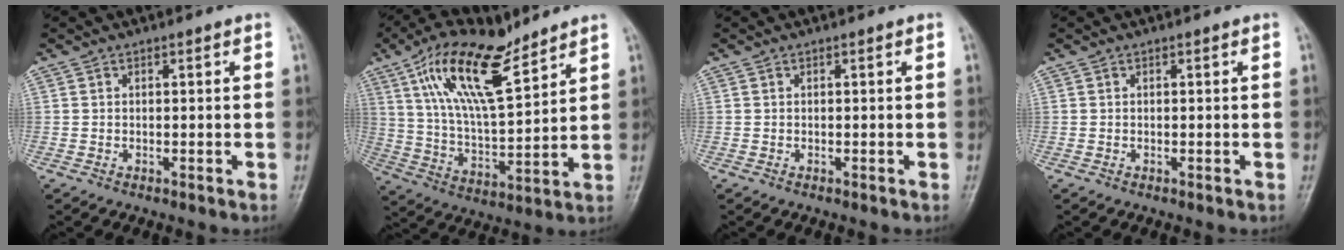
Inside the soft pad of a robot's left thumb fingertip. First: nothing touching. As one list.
[{"total": 16.9, "force": [10.1, 5.9, 12.2], "torque": [-0.210, -0.039, 0.196]}, {"total": 0.0}, {"total": 0.0}]